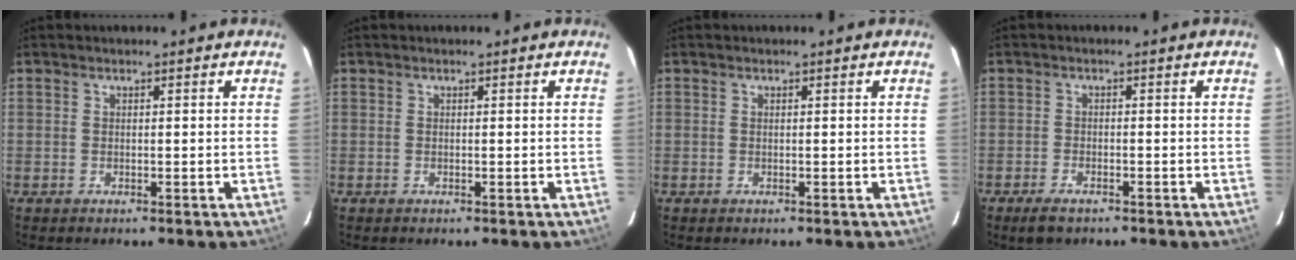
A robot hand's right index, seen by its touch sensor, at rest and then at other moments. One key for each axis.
{"total": 0.0}
{"total": 0.0}
{"total": 3.5, "fx": -2.6, "fy": 1.5, "fz": 1.8, "tx": -0.048, "ty": -0.007, "tz": -0.047}